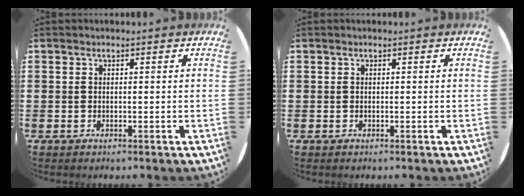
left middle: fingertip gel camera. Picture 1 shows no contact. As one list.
[{"total": 0.0}]